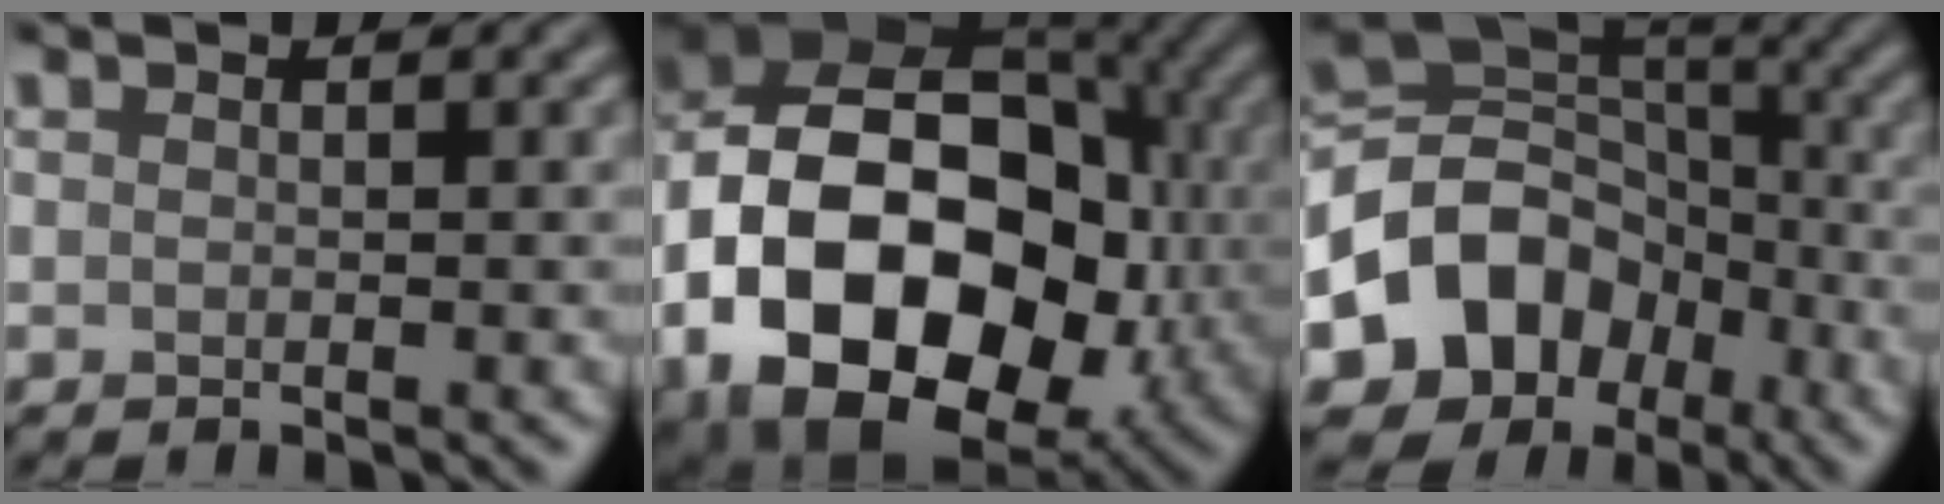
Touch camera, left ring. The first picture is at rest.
{"total": 20.8, "force": [-3.8, 15.1, 13.8], "torque": [-0.279, -0.012, -0.060]}
{"total": 9.5, "force": [-3.9, 7.5, 4.4], "torque": [-0.062, 0.004, -0.079]}